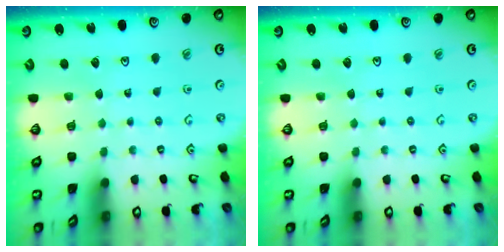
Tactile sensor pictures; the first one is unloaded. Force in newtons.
{"total": 0.0}